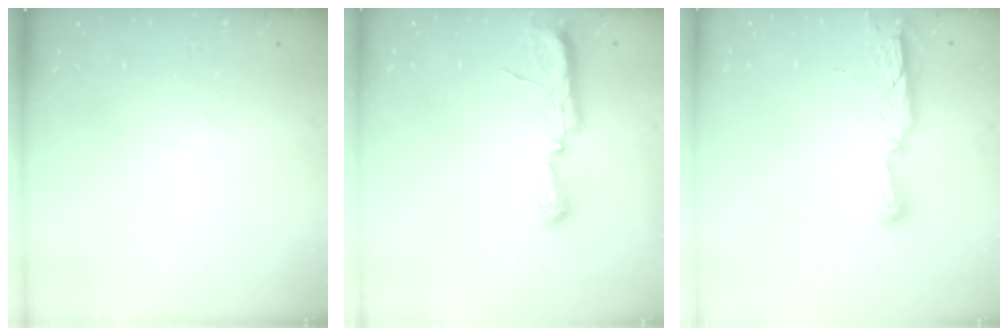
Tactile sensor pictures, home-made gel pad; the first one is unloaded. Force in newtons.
{"total": 9.8, "press": 8.5, "slide": 4.8}
{"total": 6.6, "press": 6.5, "slide": 1.1}